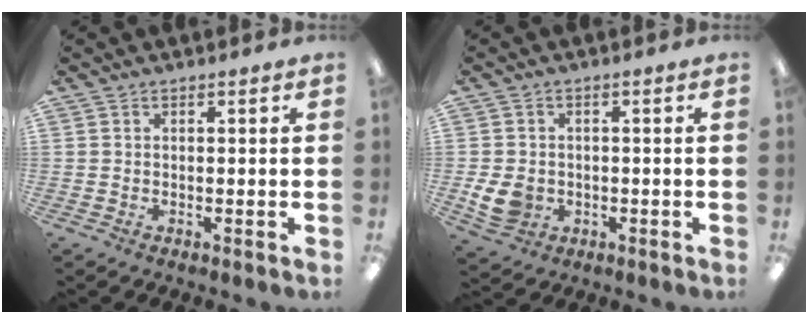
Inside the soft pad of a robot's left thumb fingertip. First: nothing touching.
{"total": 6.2, "force": [-1.1, 5.1, 3.4], "torque": [-0.076, 0.002, -0.020]}